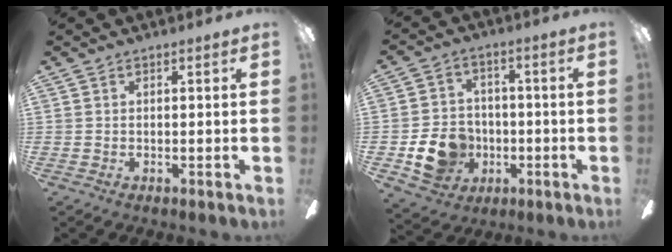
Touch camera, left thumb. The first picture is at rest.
{"total": 11.6, "force": [-3.9, 9.6, 5.1], "torque": [-0.108, 0.029, -0.065]}